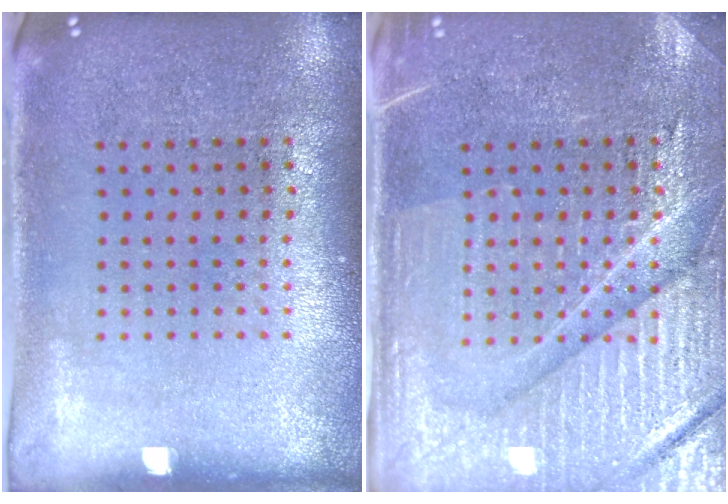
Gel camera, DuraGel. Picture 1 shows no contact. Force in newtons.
{"total": 4.5, "press": 4.4, "slide": 1.1}